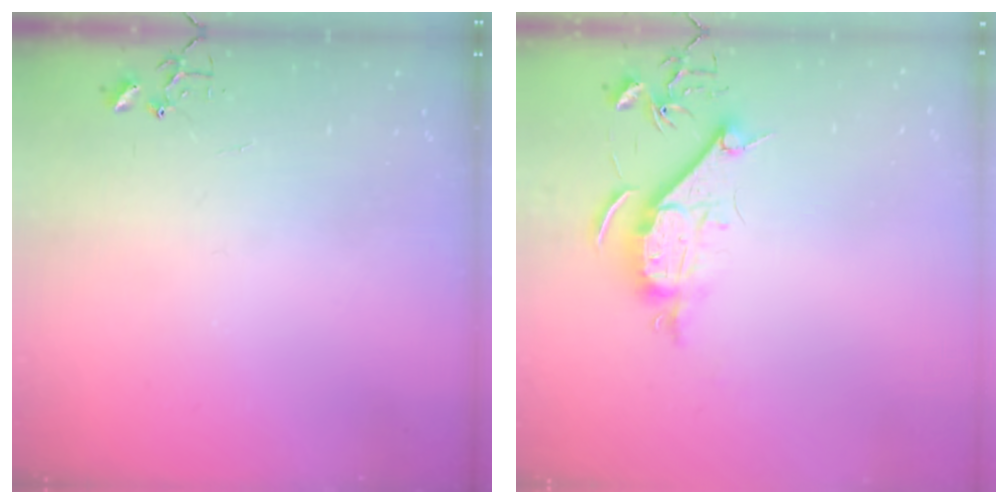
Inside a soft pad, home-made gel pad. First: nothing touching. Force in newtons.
{"total": 9.5, "press": 9.5, "slide": 0.9}